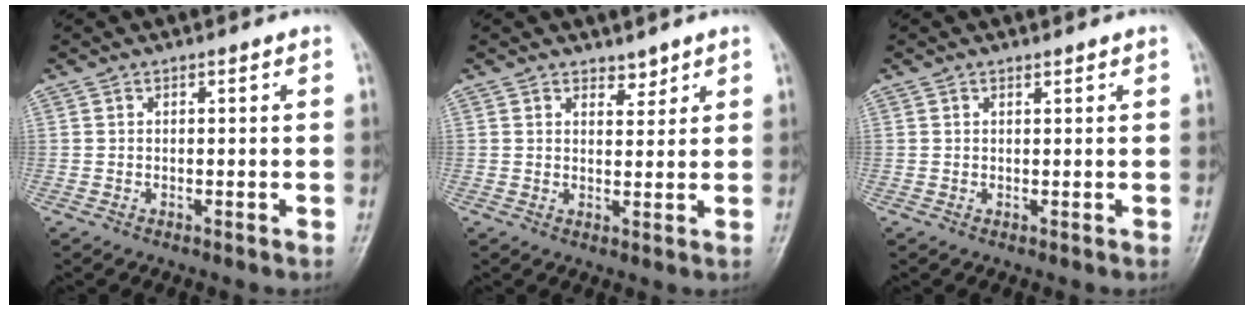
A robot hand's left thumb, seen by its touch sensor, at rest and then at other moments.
{"total": 2.5, "force": [2.0, 1.4, 0.5], "torque": [0.011, -0.014, 0.028]}
{"total": 0.5, "force": [0.4, 0.2, 0.2], "torque": [-0.007, -0.004, 0.007]}